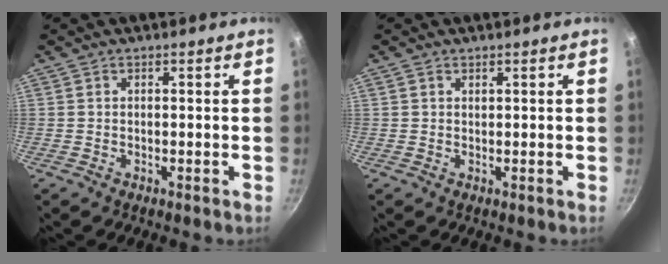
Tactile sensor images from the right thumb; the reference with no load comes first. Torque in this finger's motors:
{"motor_torque": [-0.18, 0.27, 0.06, 0.15, 0.01]}